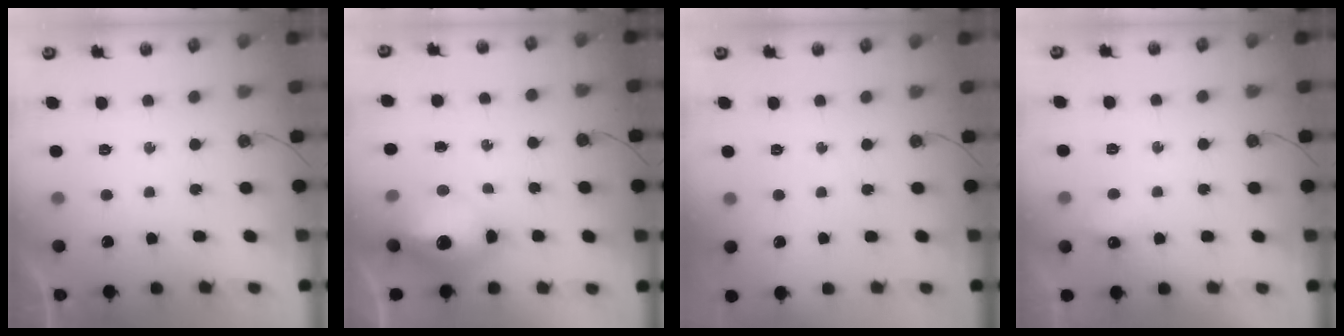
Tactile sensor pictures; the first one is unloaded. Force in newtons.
{"total": 15.3, "press": 15.2, "slide": 1.6}
{"total": 0.0}
{"total": 4.5, "press": 4.5, "slide": 0.6}